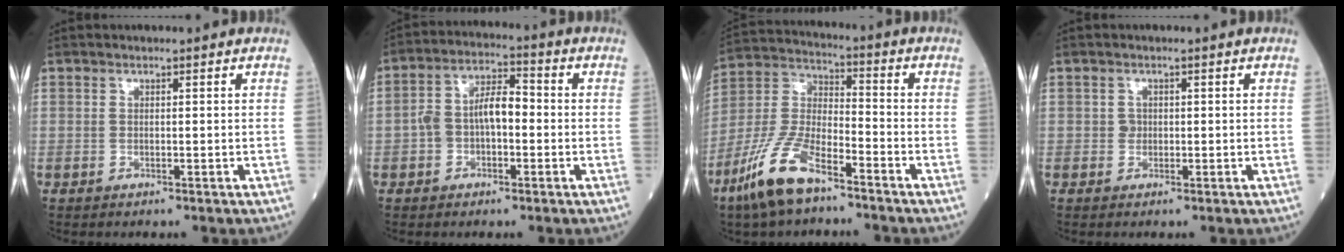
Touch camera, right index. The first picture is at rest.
{"total": 7.2, "force": [-0.8, 3.7, 6.2], "torque": [-0.123, 0.036, -0.017]}
{"total": 12.5, "force": [-8.3, 3.6, 8.6], "torque": [-0.197, -0.013, -0.167]}
{"total": 1.0, "force": [0.0, 1.0, 0.3], "torque": [-0.002, 0.003, 0.000]}